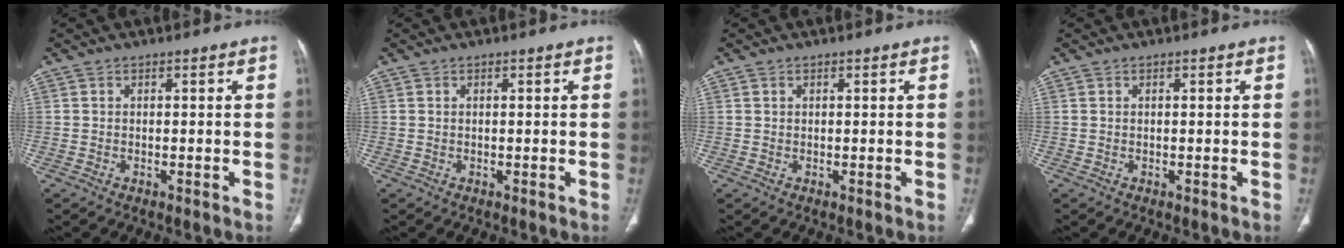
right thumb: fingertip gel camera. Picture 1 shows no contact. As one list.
[{"total": 0.0}, {"total": 0.0}, {"total": 0.0}]